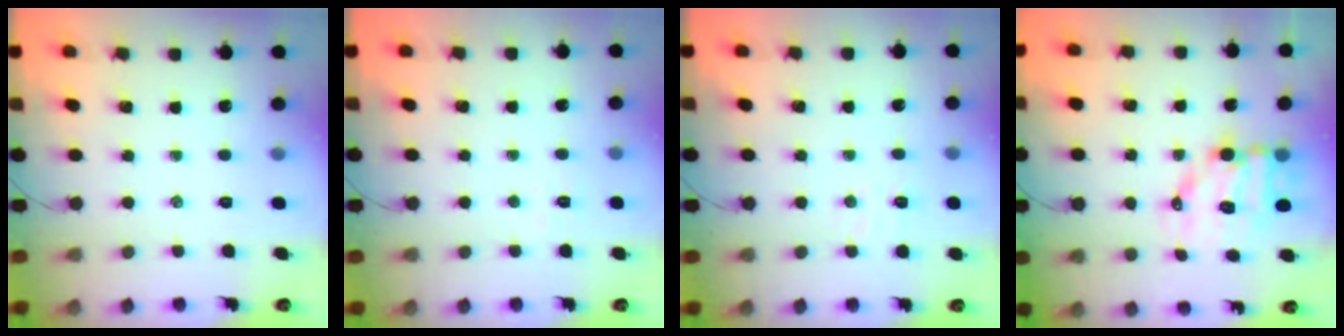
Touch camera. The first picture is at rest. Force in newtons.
{"total": 2.8, "press": 2.7, "slide": 0.8}
{"total": 3.3, "press": 3.2, "slide": 0.8}
{"total": 9.7, "press": 9.4, "slide": 2.4}